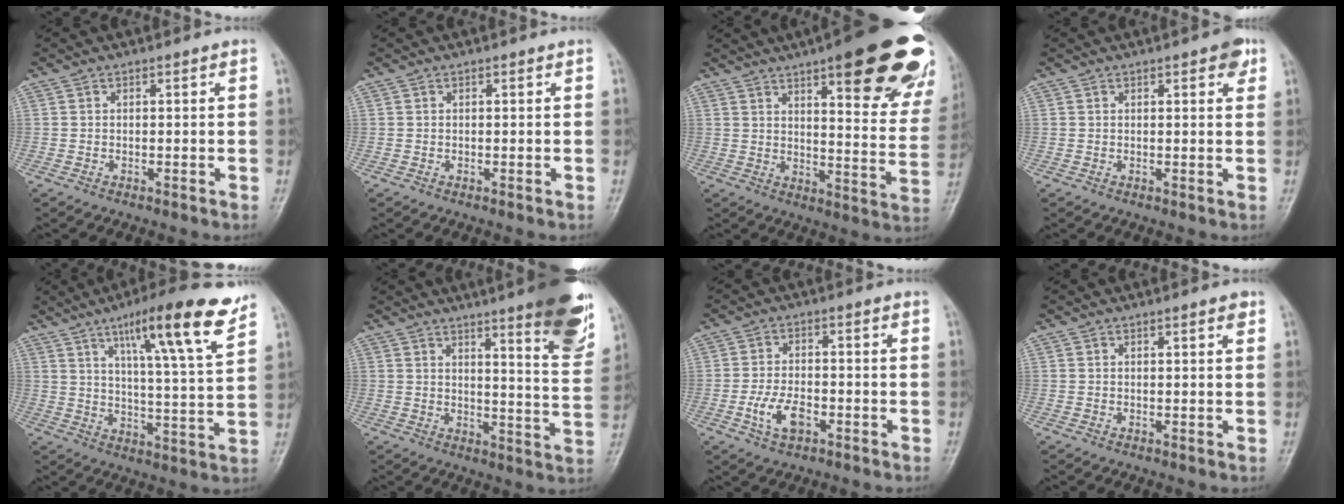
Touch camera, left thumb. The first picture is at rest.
{"total": 0.0}
{"total": 27.7, "force": [16.2, 7.5, 21.2], "torque": [-0.217, -0.051, 0.207]}
{"total": 3.2, "force": [1.7, 1.1, 2.5], "torque": [-0.022, -0.003, 0.016]}
{"total": 18.1, "force": [11.0, 2.2, 14.2], "torque": [-0.202, -0.052, 0.171]}
{"total": 16.0, "force": [9.9, 2.4, 12.4], "torque": [-0.137, -0.061, 0.127]}
{"total": 6.0, "force": [-2.4, 3.2, 4.4], "torque": [-0.086, 0.012, -0.046]}
{"total": 1.4, "force": [0.8, 0.2, 1.1], "torque": [-0.016, -0.002, 0.011]}